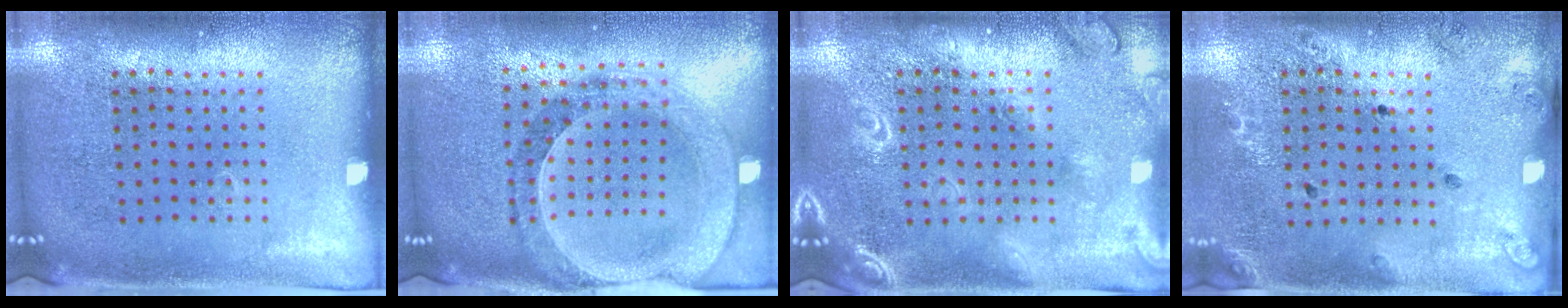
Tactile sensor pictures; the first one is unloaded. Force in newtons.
{"total": 1.5, "press": 1.5, "slide": 0.3}
{"total": 1.8, "press": 1.8, "slide": 0.2}
{"total": 1.3, "press": 1.2, "slide": 0.4}